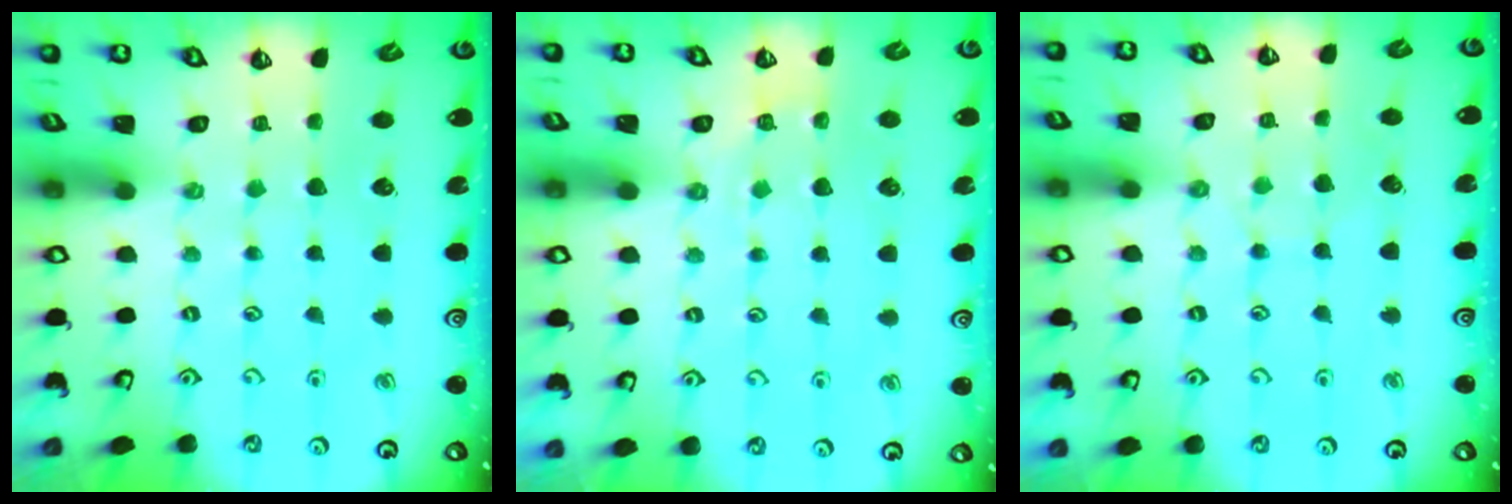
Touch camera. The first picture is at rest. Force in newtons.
{"total": 3.0, "press": 2.6, "slide": 1.5}
{"total": 5.2, "press": 5.1, "slide": 0.7}